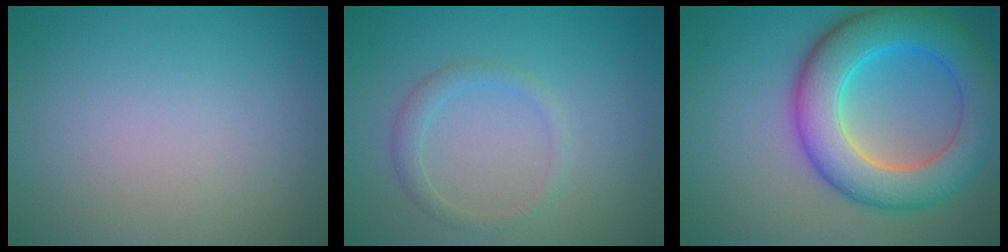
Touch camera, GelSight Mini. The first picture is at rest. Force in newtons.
{"total": 1.5, "press": 1.5, "slide": 0.1}
{"total": 9.1, "press": 9.1, "slide": 0.2}